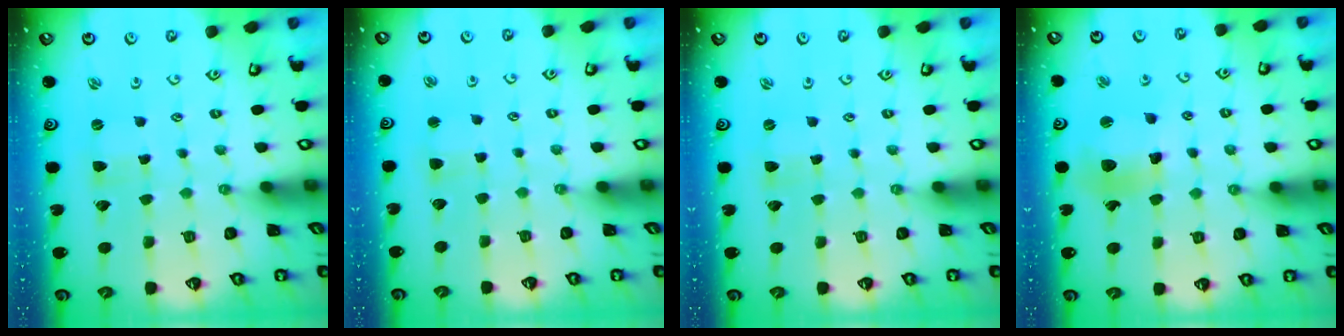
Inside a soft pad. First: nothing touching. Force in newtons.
{"total": 2.6, "press": 2.6, "slide": 0.4}
{"total": 0.0}
{"total": 11.0, "press": 10.7, "slide": 2.4}